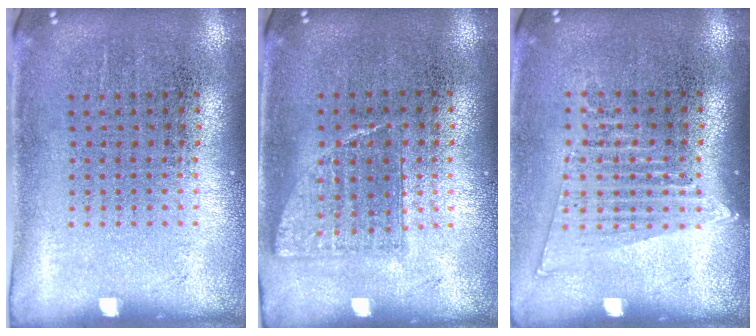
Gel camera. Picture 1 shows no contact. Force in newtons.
{"total": 0.8, "press": 0.8, "slide": 0.1}
{"total": 1.4, "press": 1.2, "slide": 0.7}